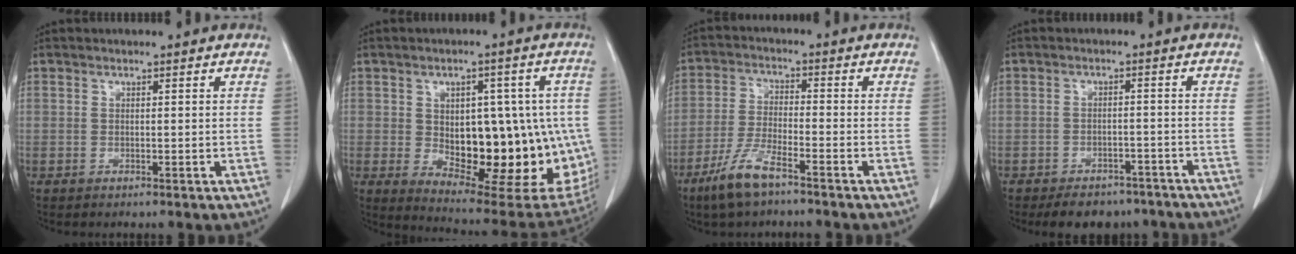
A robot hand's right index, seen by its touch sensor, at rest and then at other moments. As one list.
[{"total": 22.7, "force": [-2.2, 10.5, 20.1], "torque": [-0.223, 0.011, 0.002]}, {"total": 7.4, "force": [-5.1, 1.4, 5.2], "torque": [-0.116, -0.012, -0.098]}, {"total": 8.6, "force": [-7.1, 4.3, 2.1], "torque": [-0.009, 0.005, -0.088]}]